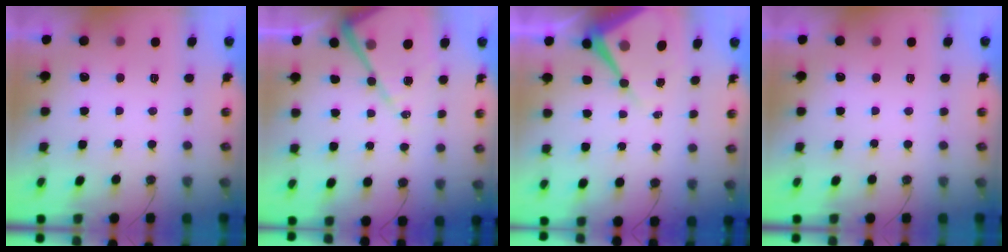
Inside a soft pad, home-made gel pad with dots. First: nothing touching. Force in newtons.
{"total": 14.3, "press": 14.3, "slide": 1.5}
{"total": 10.9, "press": 10.9, "slide": 0.9}
{"total": 0.0}